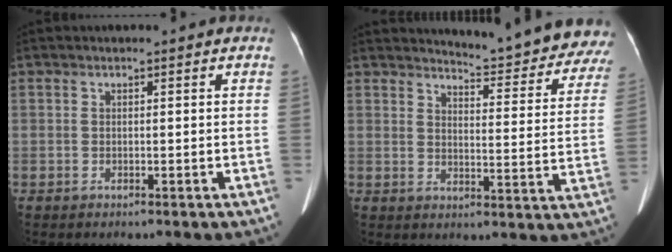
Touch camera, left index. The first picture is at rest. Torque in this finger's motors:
{"motor_torque": [-0.87, -1.27, -0.03, 0.05]}